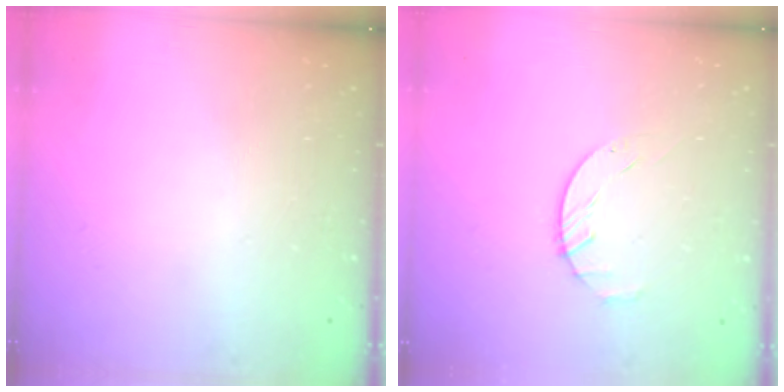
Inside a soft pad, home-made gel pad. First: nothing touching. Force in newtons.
{"total": 1.8, "press": 1.7, "slide": 0.3}